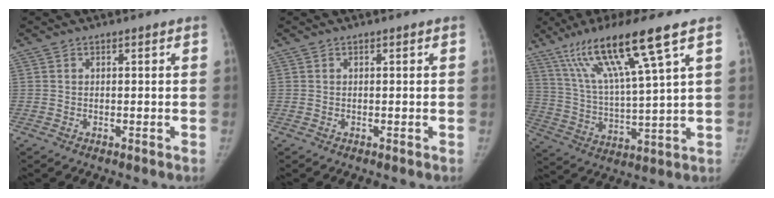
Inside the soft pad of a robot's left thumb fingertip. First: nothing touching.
{"total": 0.0}
{"total": 17.5, "force": [10.1, 1.1, 14.3], "torque": [-0.271, -0.033, 0.188]}